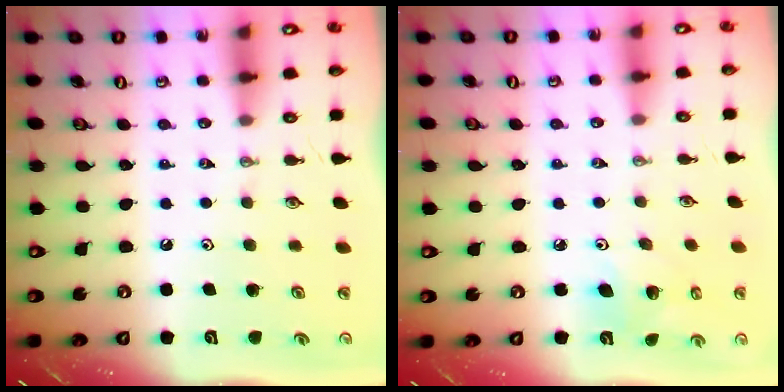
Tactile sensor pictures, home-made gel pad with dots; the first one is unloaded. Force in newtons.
{"total": 5.8, "press": 5.6, "slide": 1.6}